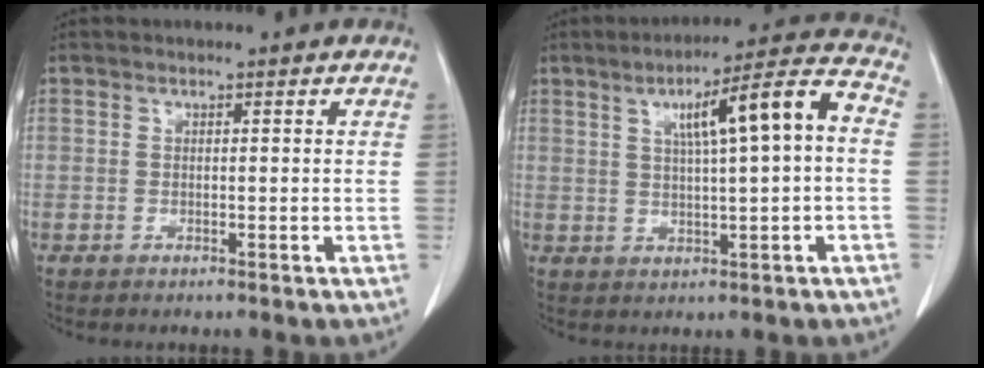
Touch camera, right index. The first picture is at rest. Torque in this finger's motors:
{"motor_torque": [0.40, 0.14, 0.24, 0.15]}